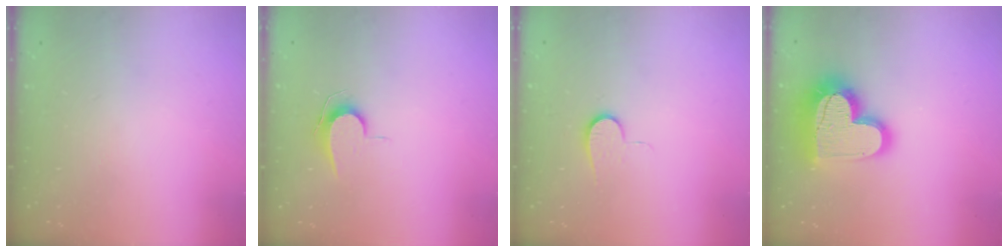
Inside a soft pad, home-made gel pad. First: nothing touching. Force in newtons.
{"total": 6.9, "press": 6.8, "slide": 0.7}
{"total": 6.3, "press": 6.2, "slide": 0.8}
{"total": 21.1, "press": 21.0, "slide": 1.9}